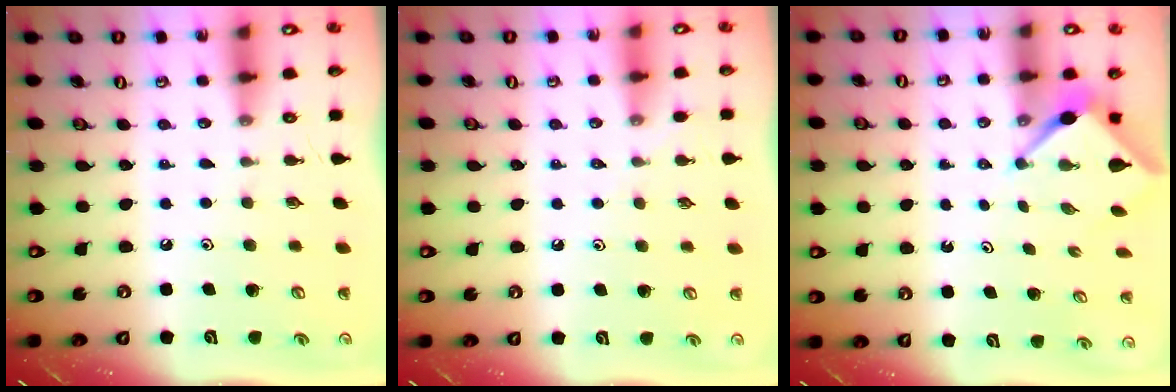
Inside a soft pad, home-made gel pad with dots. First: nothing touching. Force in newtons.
{"total": 3.3, "press": 3.2, "slide": 0.6}
{"total": 2.6, "press": 2.6, "slide": 0.0}